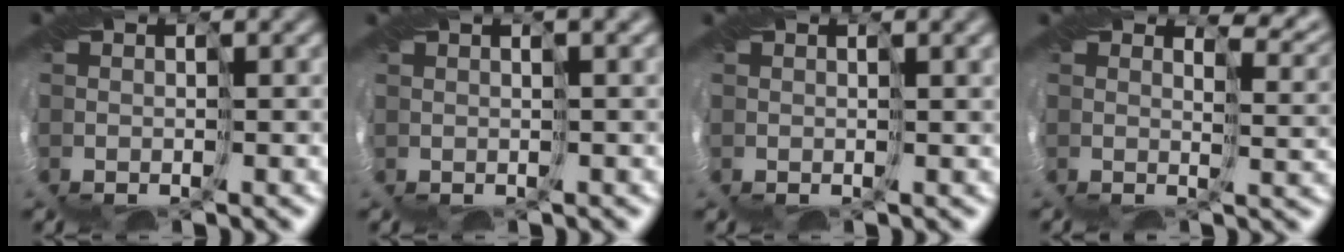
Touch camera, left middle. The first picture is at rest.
{"total": 4.2, "force": [2.4, 1.2, 3.2], "torque": [-0.035, 0.021, 0.016]}
{"total": 1.8, "force": [0.9, 0.3, 1.6], "torque": [-0.019, 0.003, 0.011]}
{"total": 5.3, "force": [3.6, 2.0, 3.3], "torque": [-0.045, 0.003, 0.041]}